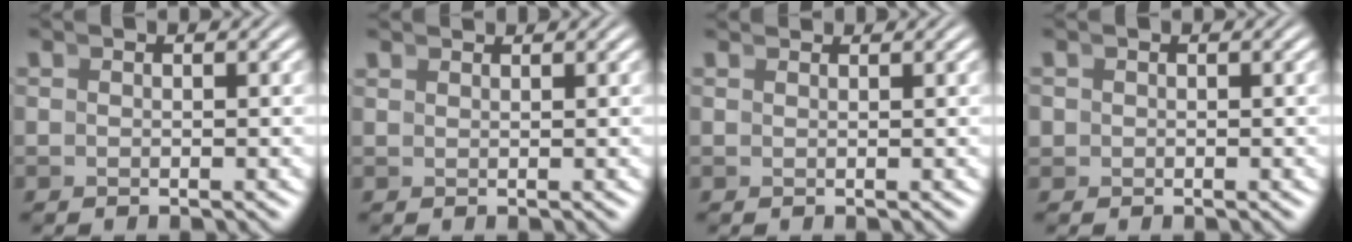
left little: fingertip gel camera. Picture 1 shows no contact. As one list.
[{"total": 1.5, "force": [1.2, -0.9, -0.2], "torque": [0.019, 0.002, 0.026]}, {"total": 0.8, "force": [0.7, -0.3, 0.1], "torque": [0.006, 0.001, 0.013]}, {"total": 0.8, "force": [-0.1, 0.8, 0.1], "torque": [-0.004, -0.009, 0.002]}]